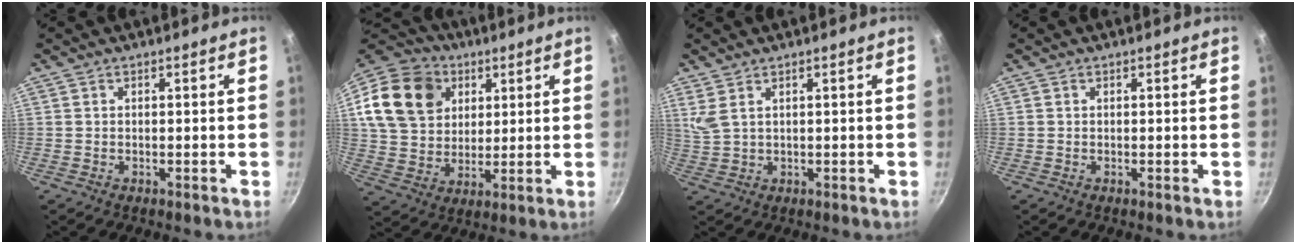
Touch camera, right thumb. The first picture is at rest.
{"total": 21.6, "force": [8.3, 16.9, 10.5], "torque": [-0.212, 0.015, 0.155]}
{"total": 3.2, "force": [1.8, 1.3, 2.3], "torque": [-0.050, -0.009, 0.044]}
{"total": 0.0}